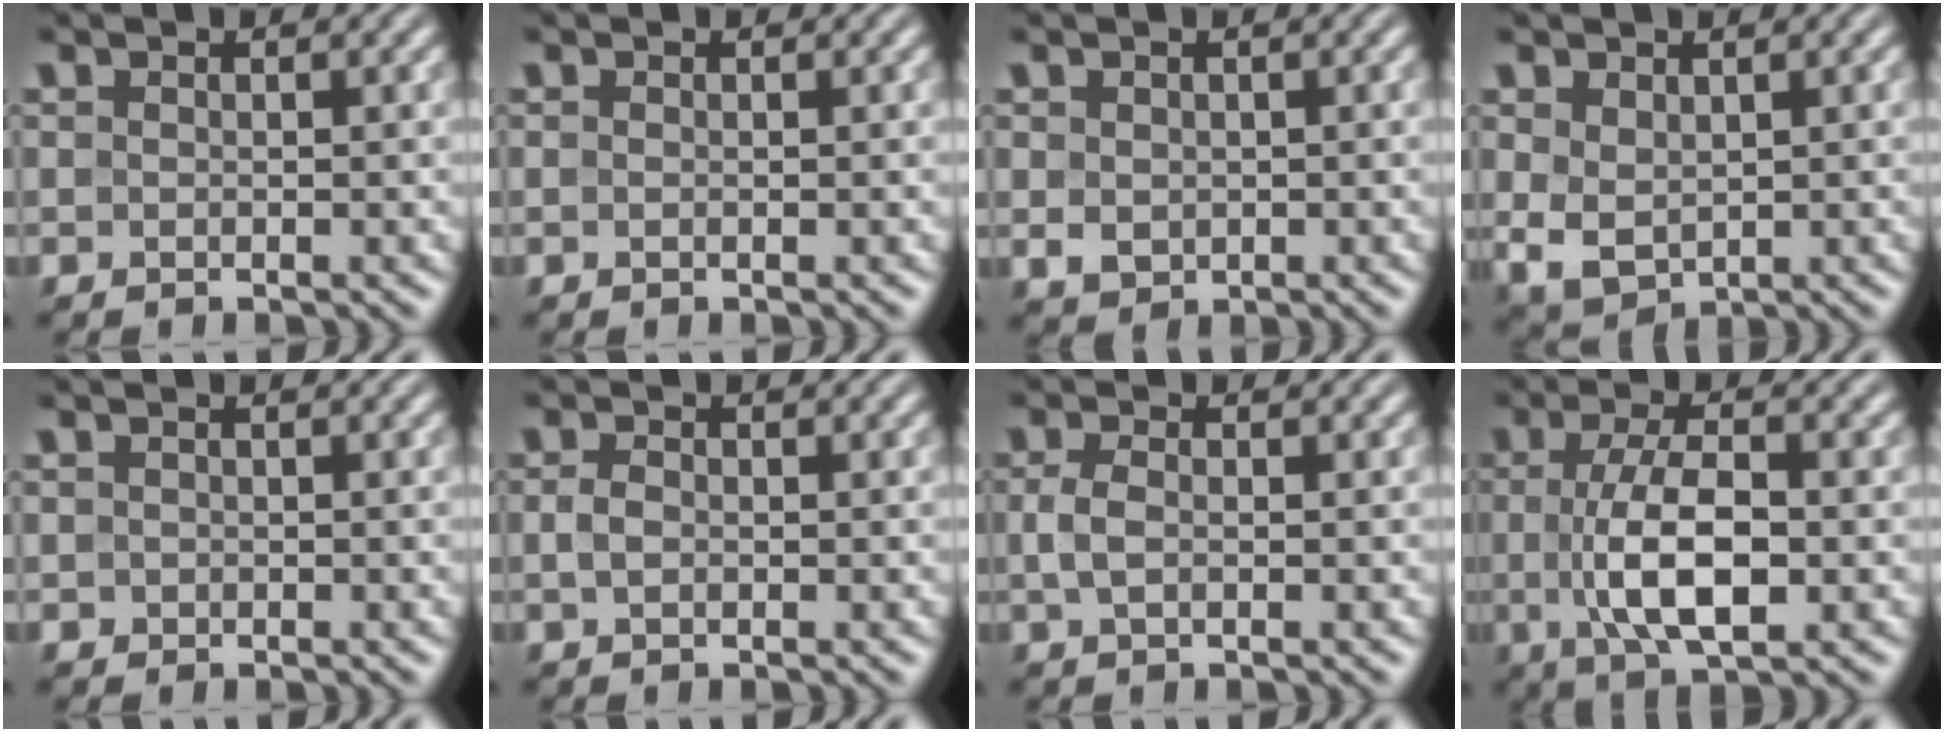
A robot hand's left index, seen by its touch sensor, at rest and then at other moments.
{"total": 0.0}
{"total": 1.7, "force": [0.2, 1.5, 0.8], "torque": [-0.016, -0.004, 0.006]}
{"total": 3.0, "force": [0.7, 2.2, 2.0], "torque": [-0.048, -0.007, 0.020]}
{"total": 0.5, "force": [0.0, 0.5, 0.1], "torque": [0.002, -0.002, -0.002]}
{"total": 1.4, "force": [-0.2, 0.9, 1.0], "torque": [-0.021, 0.001, -0.006]}
{"total": 1.9, "force": [-0.1, 1.1, 1.6], "torque": [-0.040, 0.000, -0.005]}
{"total": 6.5, "force": [-0.5, 2.4, 5.9], "torque": [-0.116, -0.002, -0.011]}